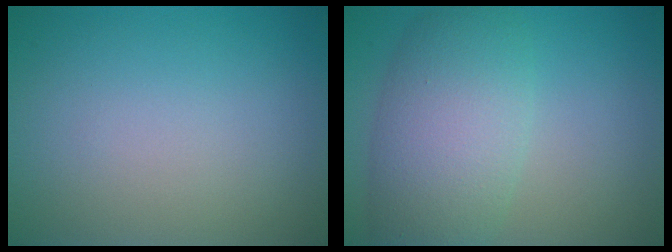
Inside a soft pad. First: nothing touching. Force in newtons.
{"total": 7.0, "press": 6.9, "slide": 0.5}